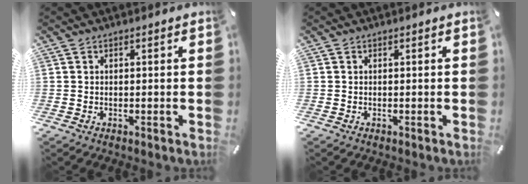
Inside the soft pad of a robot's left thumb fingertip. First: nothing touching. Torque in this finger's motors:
{"motor_torque": [0.00, 0.00, 0.00, 0.00, 0.00]}